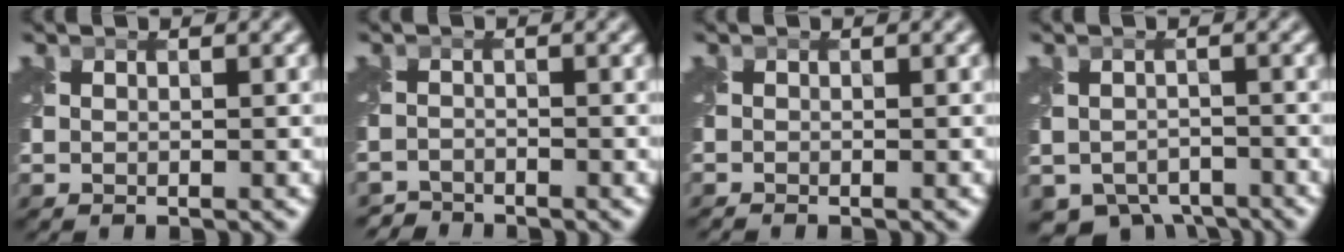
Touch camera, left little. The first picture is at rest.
{"total": 2.2, "force": [-2.2, 0.2, -0.4], "torque": [0.007, -0.004, -0.047]}
{"total": 0.6, "force": [-0.6, -0.1, 0.0], "torque": [0.001, -0.007, -0.013]}
{"total": 5.2, "force": [-4.0, 2.9, 1.7], "torque": [-0.023, -0.023, -0.063]}